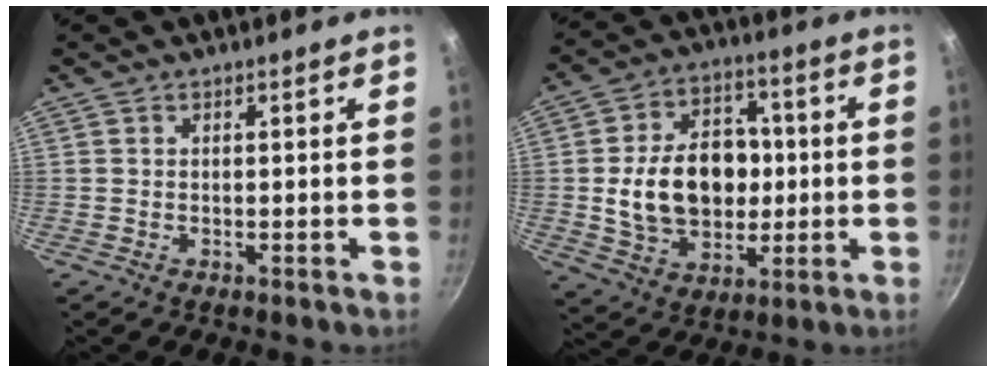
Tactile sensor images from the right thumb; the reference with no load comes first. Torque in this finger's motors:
{"motor_torque": [-0.16, 2.54, 1.55, -0.03, 0.17]}